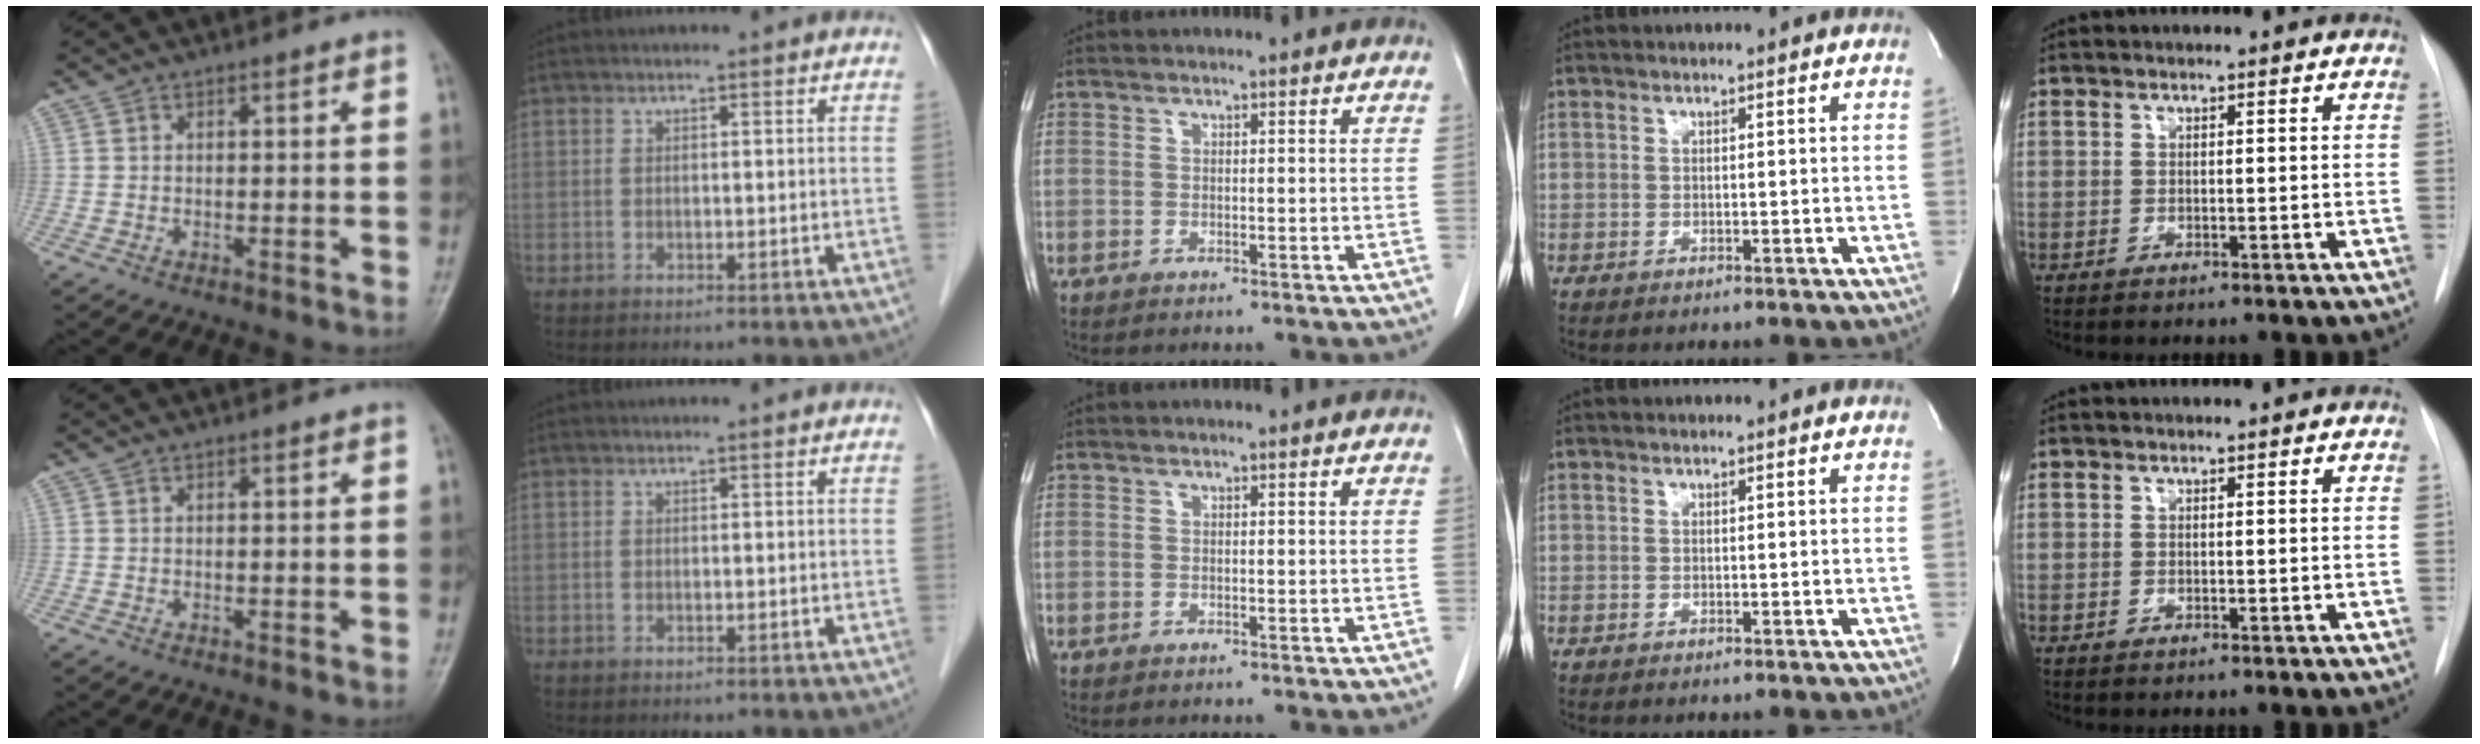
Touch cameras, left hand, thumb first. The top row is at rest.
{}